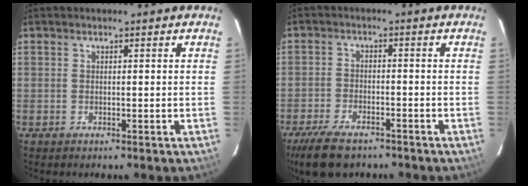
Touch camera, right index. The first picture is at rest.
{"total": 9.9, "force": [-7.6, 3.9, 5.0], "torque": [-0.130, -0.017, -0.135]}